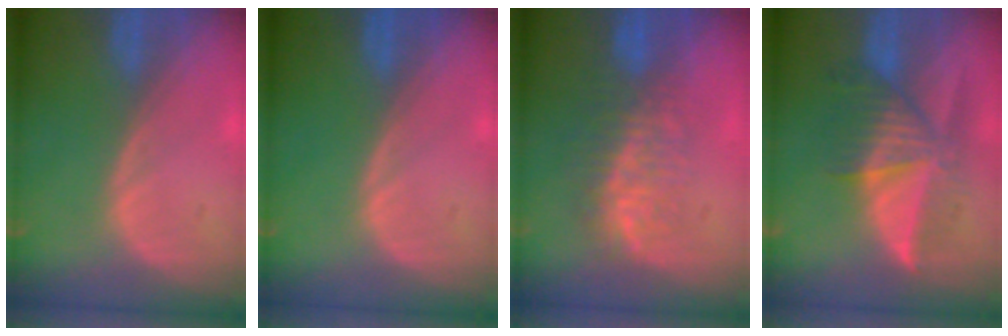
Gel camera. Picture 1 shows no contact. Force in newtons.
{"total": 0.0}
{"total": 7.6, "press": 7.1, "slide": 2.9}
{"total": 7.7, "press": 7.5, "slide": 1.8}